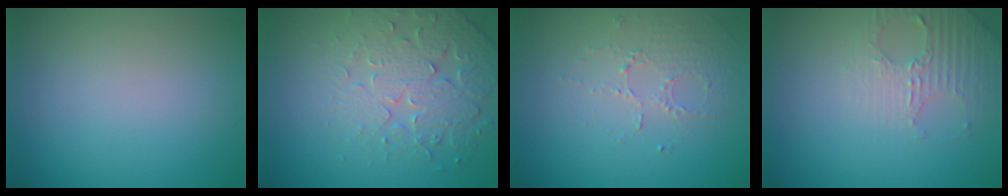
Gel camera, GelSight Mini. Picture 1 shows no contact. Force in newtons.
{"total": 4.1, "press": 3.9, "slide": 1.3}
{"total": 1.6, "press": 1.0, "slide": 1.3}
{"total": 3.0, "press": 2.9, "slide": 0.7}